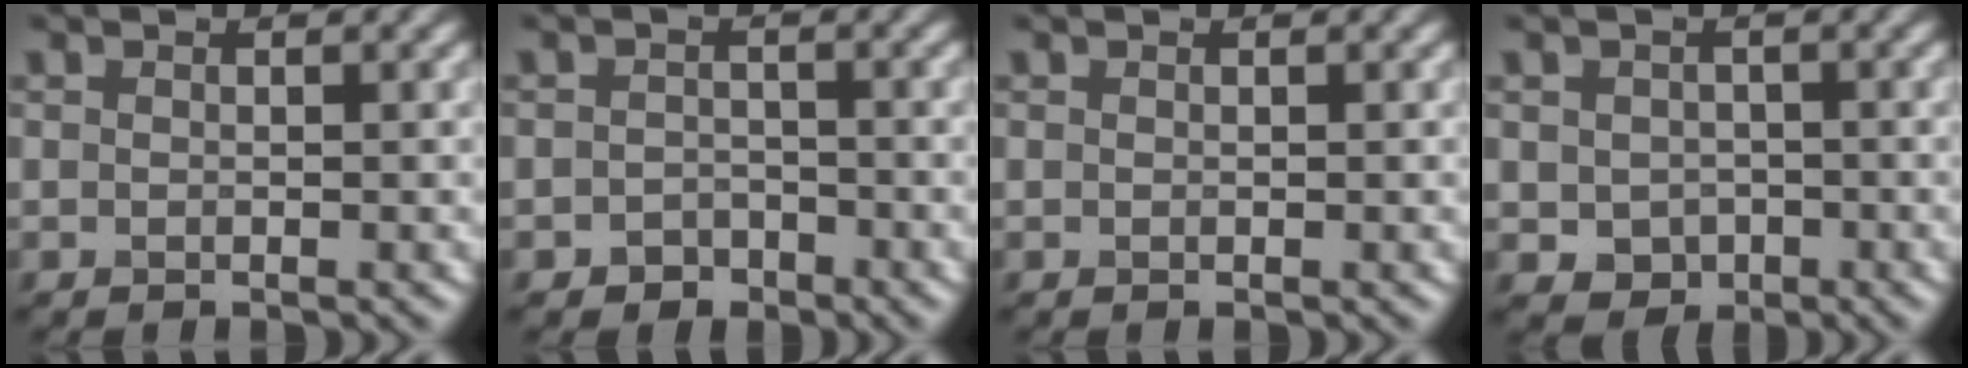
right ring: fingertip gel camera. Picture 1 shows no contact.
{"total": 1.6, "force": [-1.0, 1.2, 0.3], "torque": [0.000, 0.004, -0.021]}
{"total": 0.0}
{"total": 2.6, "force": [-0.4, 2.3, 1.2], "torque": [-0.021, -0.007, -0.006]}